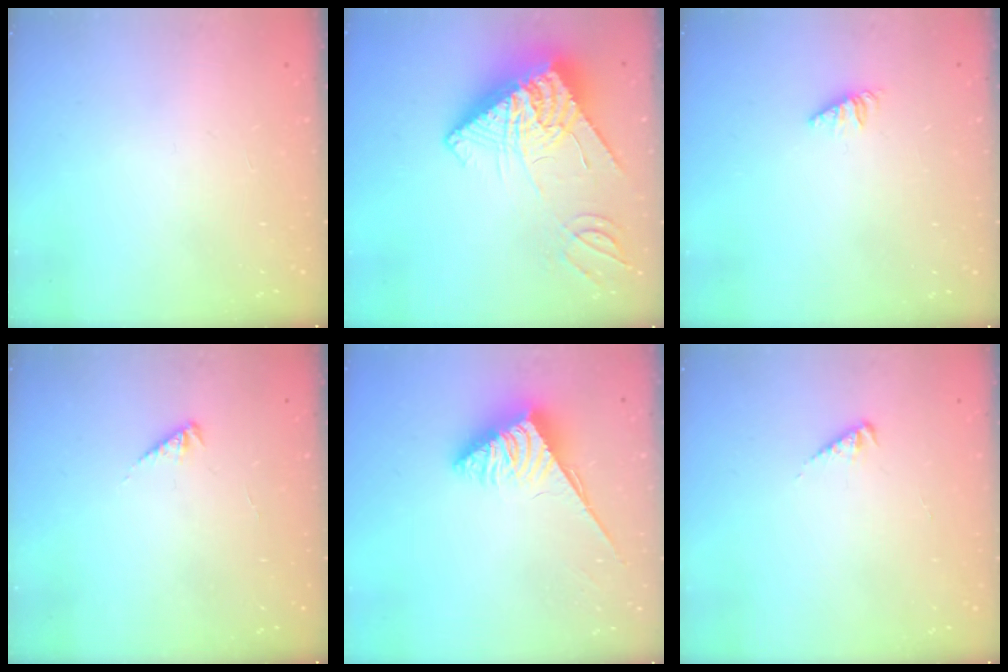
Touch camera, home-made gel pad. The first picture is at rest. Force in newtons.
{"total": 16.6, "press": 16.5, "slide": 2.0}
{"total": 1.3, "press": 1.3, "slide": 0.3}
{"total": 2.5, "press": 2.5, "slide": 0.5}
{"total": 3.8, "press": 3.7, "slide": 0.6}
{"total": 2.4, "press": 2.3, "slide": 0.5}